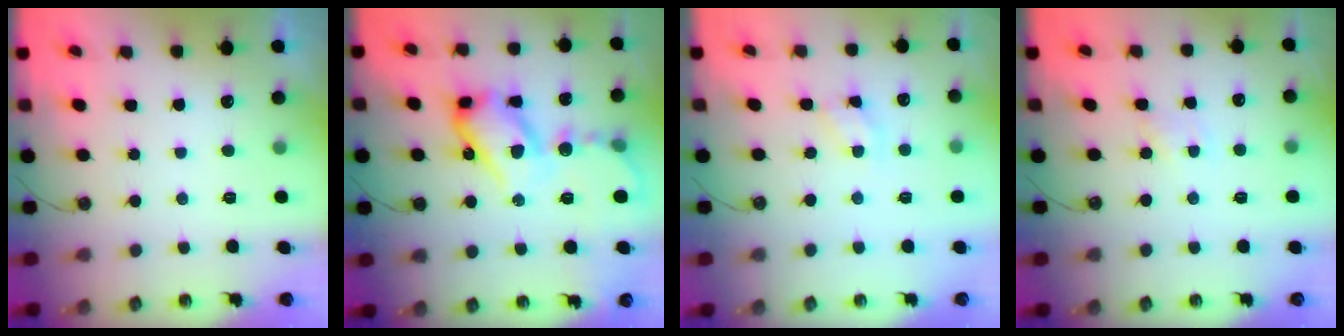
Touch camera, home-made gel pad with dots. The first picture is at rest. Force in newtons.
{"total": 21.1, "press": 21.0, "slide": 2.3}
{"total": 2.9, "press": 2.9, "slide": 0.4}
{"total": 1.8, "press": 1.7, "slide": 0.3}